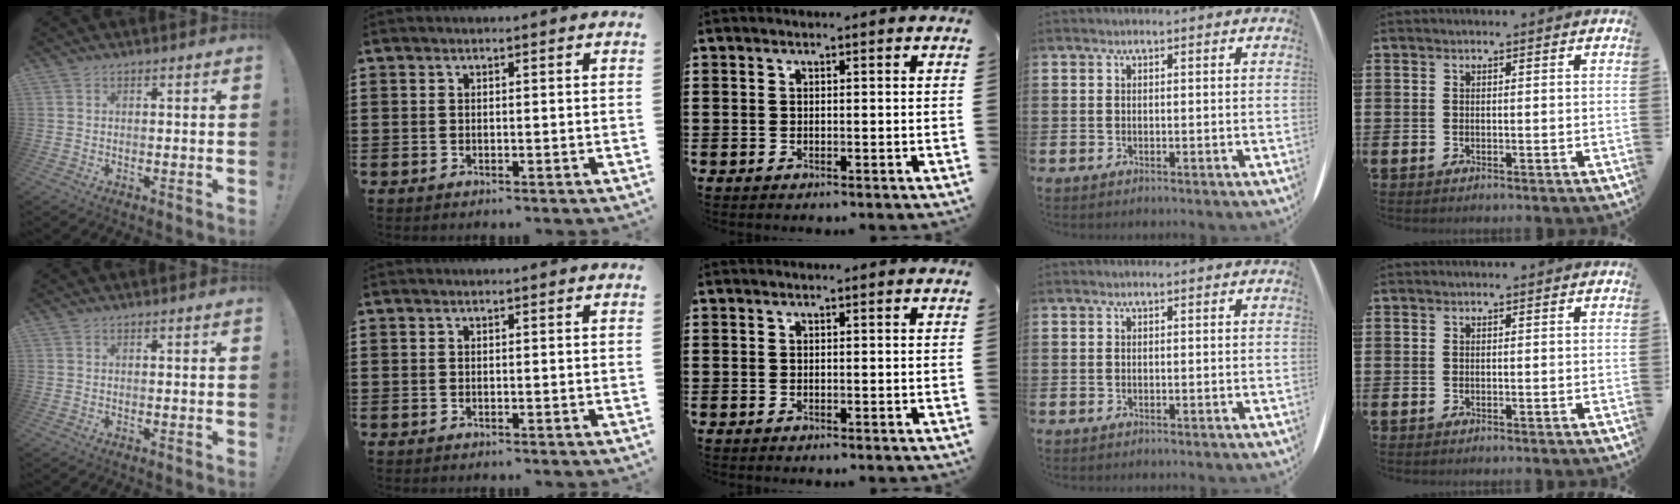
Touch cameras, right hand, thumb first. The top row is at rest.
{}